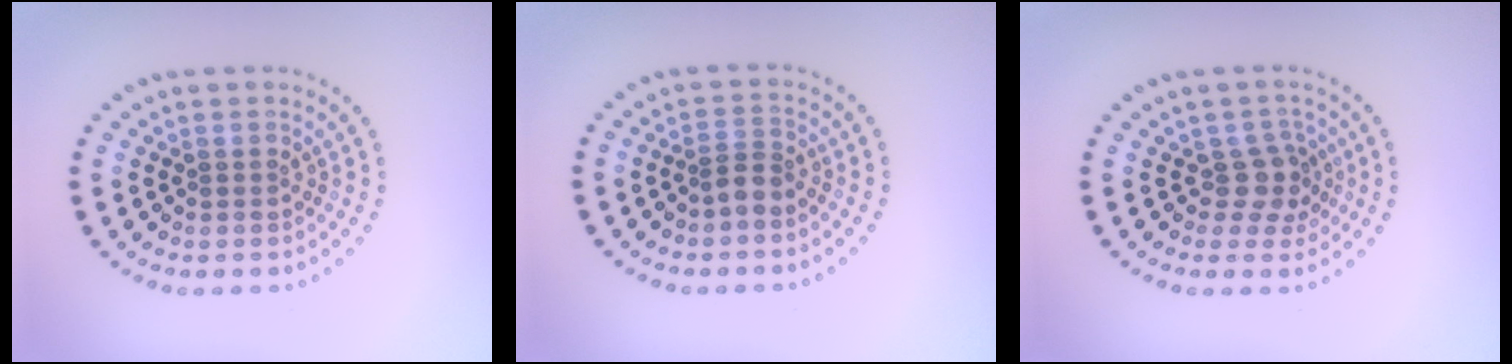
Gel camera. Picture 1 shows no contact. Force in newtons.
{"total": 2.0, "press": 1.6, "slide": 1.2}
{"total": 2.6, "press": 2.0, "slide": 1.6}